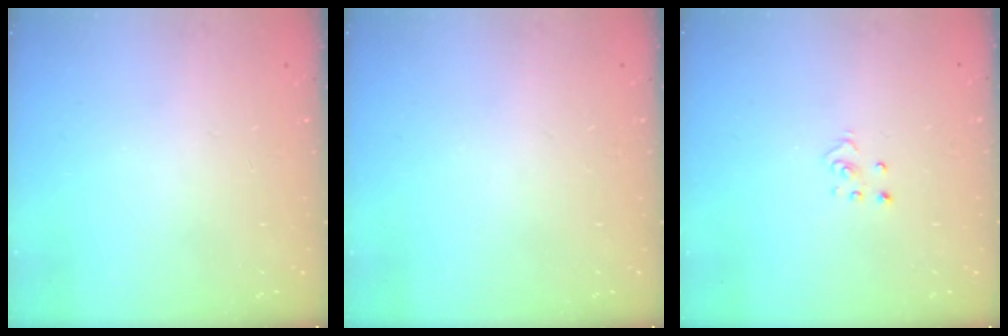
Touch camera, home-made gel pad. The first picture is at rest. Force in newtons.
{"total": 0.0}
{"total": 2.8, "press": 2.8, "slide": 0.3}